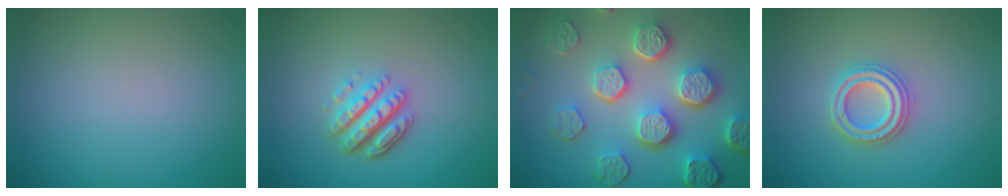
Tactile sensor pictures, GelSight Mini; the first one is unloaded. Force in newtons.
{"total": 4.8, "press": 3.4, "slide": 3.4}
{"total": 8.4, "press": 6.2, "slide": 5.7}
{"total": 2.7, "press": 2.7, "slide": 0.5}